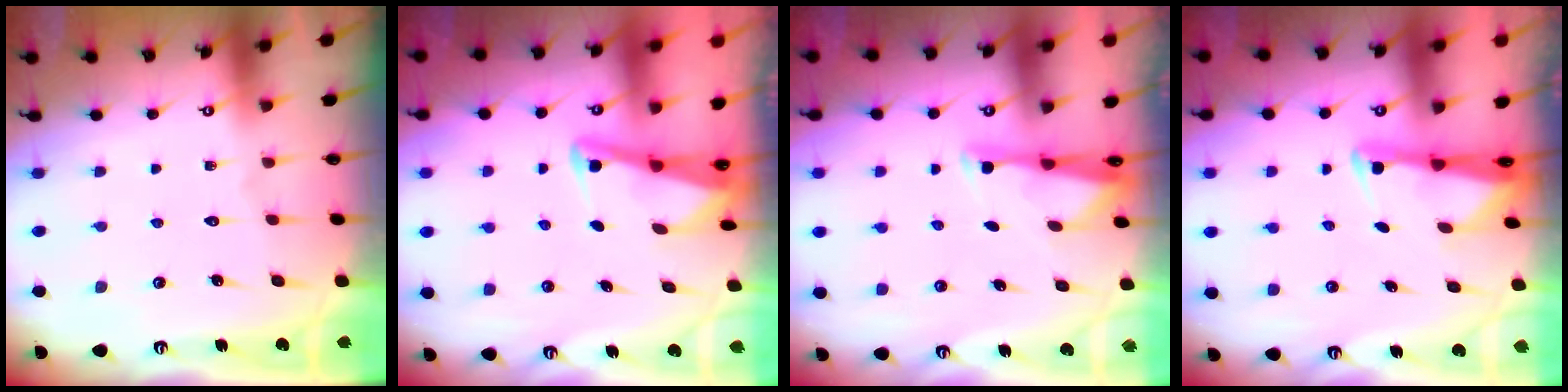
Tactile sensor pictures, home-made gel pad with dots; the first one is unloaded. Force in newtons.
{"total": 2.9, "press": 2.8, "slide": 0.4}
{"total": 2.9, "press": 2.9, "slide": 0.5}
{"total": 2.6, "press": 2.6, "slide": 0.5}